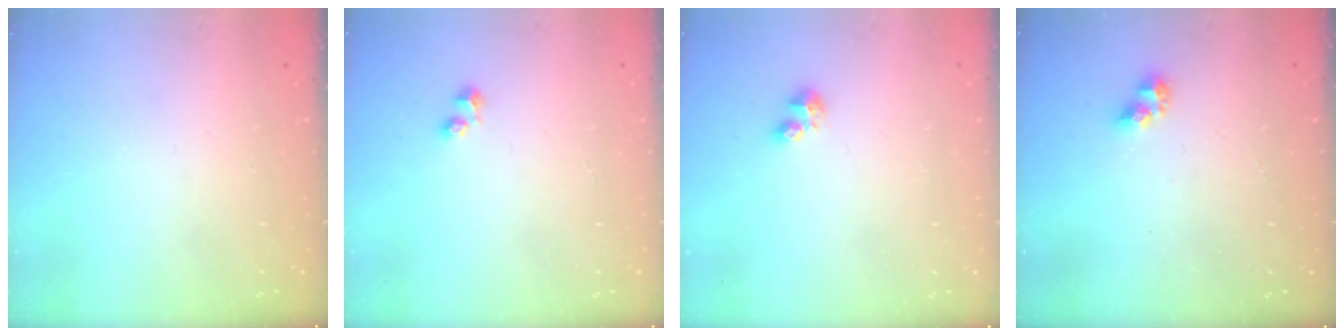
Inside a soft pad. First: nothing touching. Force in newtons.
{"total": 1.7, "press": 1.6, "slide": 0.6}
{"total": 2.3, "press": 2.2, "slide": 0.5}
{"total": 5.3, "press": 5.3, "slide": 0.3}